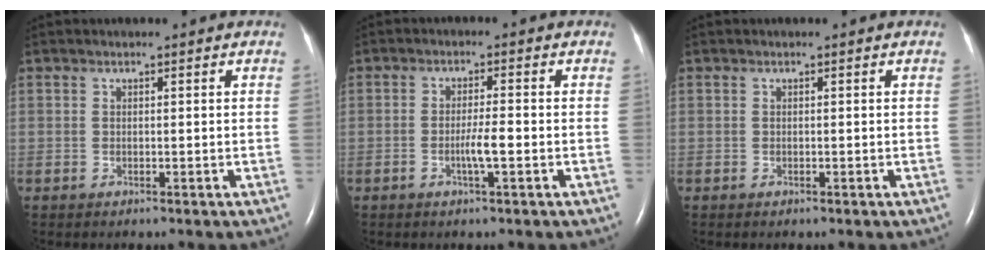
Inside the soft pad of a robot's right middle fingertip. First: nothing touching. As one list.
[{"total": 3.2, "force": [-1.1, 0.1, 3.1], "torque": [-0.060, -0.002, -0.021]}, {"total": 0.0}]